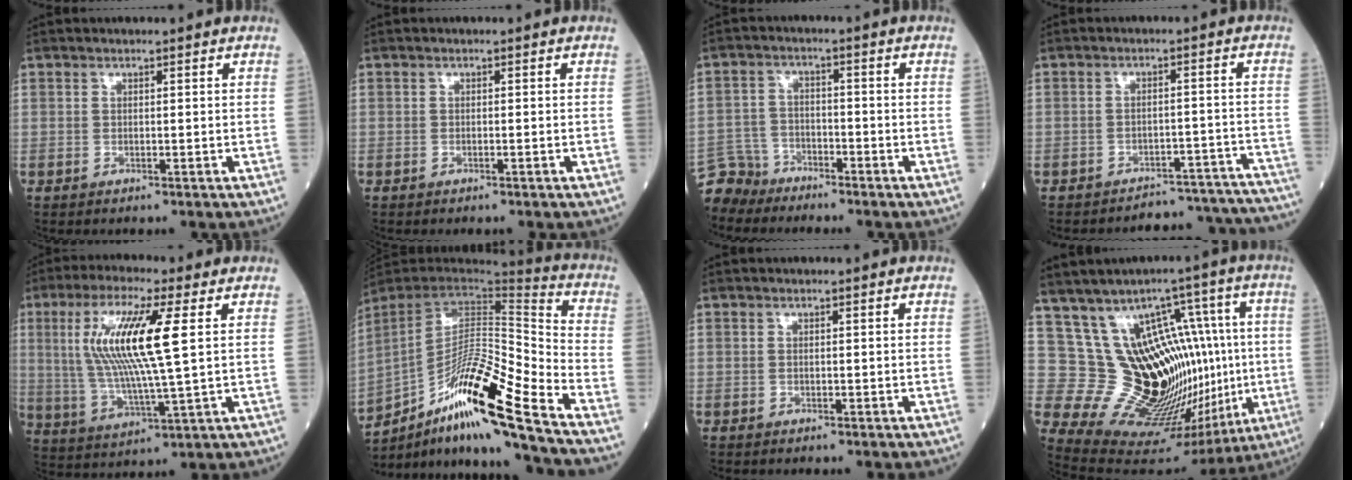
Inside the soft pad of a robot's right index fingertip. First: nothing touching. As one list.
[{"total": 0.5, "force": [-0.3, -0.1, 0.4], "torque": [-0.012, 0.001, -0.003]}, {"total": 5.0, "force": [-4.5, 1.8, -1.1], "torque": [0.018, 0.005, -0.090]}, {"total": 12.9, "force": [-12.8, 1.6, -0.6], "torque": [0.033, 0.041, -0.149]}, {"total": 14.0, "force": [3.2, 0.6, 13.6], "torque": [-0.291, 0.001, 0.058]}, {"total": 20.4, "force": [-13.7, -0.1, 15.2], "torque": [-0.271, -0.009, -0.250]}, {"total": 0.0}, {"total": 18.4, "force": [1.5, 10.0, 15.4], "torque": [-0.222, 0.042, 0.057]}]